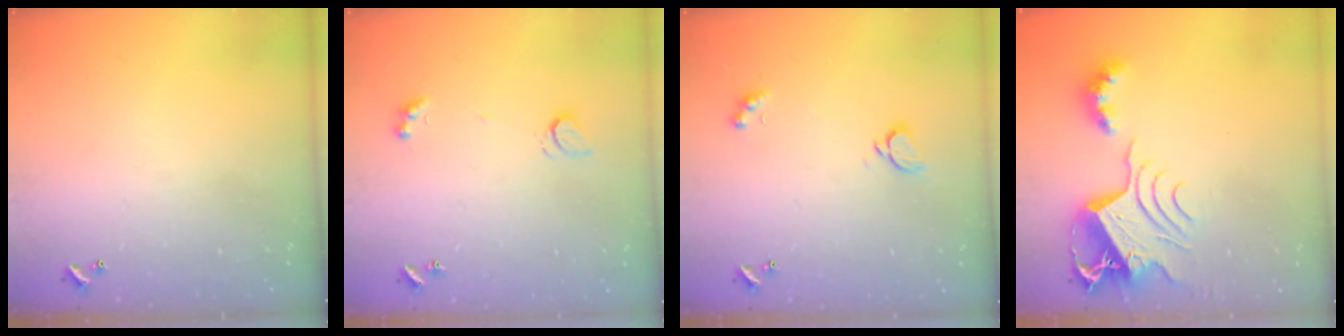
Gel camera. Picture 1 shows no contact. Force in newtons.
{"total": 1.4, "press": 1.2, "slide": 0.6}
{"total": 1.8, "press": 1.6, "slide": 0.8}
{"total": 10.3, "press": 10.2, "slide": 1.3}